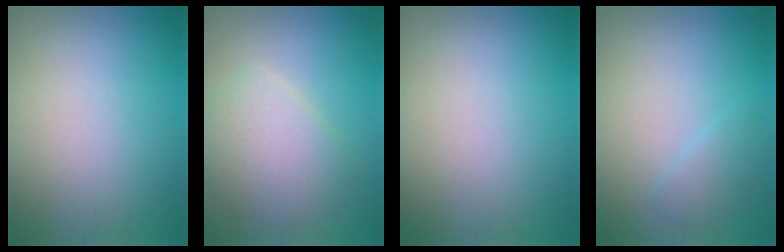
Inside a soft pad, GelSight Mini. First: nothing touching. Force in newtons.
{"total": 4.4, "press": 4.4, "slide": 0.1}
{"total": 0.0}
{"total": 1.6, "press": 1.6, "slide": 0.0}